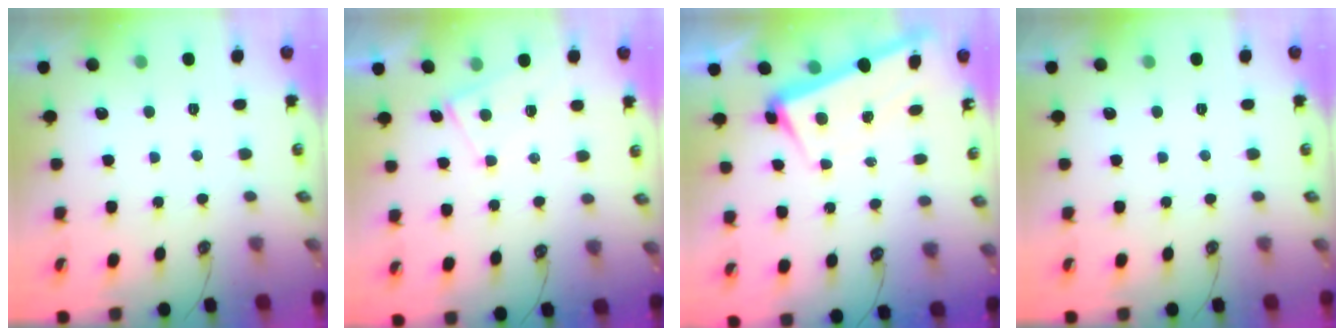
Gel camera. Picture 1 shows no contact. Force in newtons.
{"total": 2.1, "press": 2.0, "slide": 0.3}
{"total": 3.0, "press": 2.9, "slide": 0.9}
{"total": 0.0}